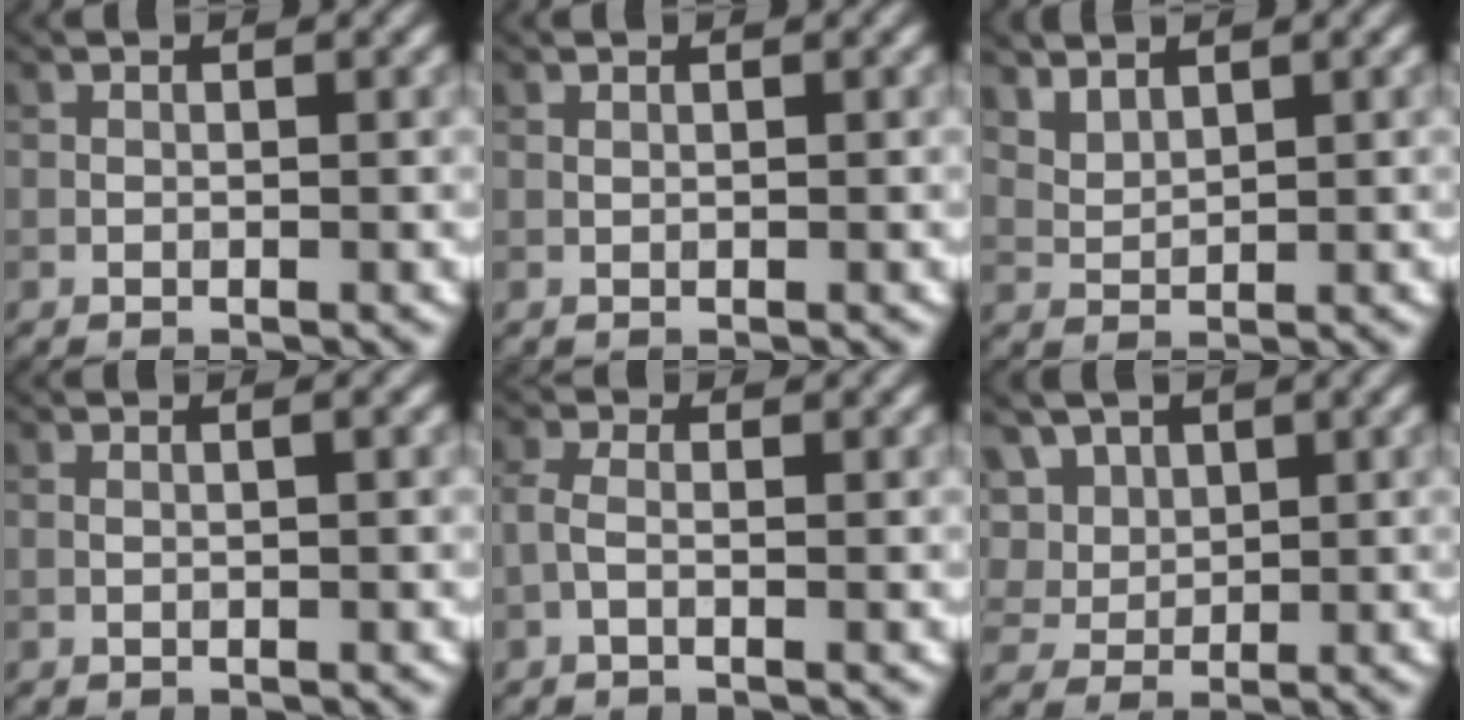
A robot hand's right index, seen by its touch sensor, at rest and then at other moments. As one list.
[{"total": 0.0}, {"total": 2.3, "force": [1.8, 1.0, 0.9], "torque": [-0.029, -0.002, 0.045]}, {"total": 1.0, "force": [0.4, 0.3, 0.9], "torque": [-0.013, -0.002, -0.002]}, {"total": 1.6, "force": [-0.4, 0.7, 1.4], "torque": [-0.037, 0.000, -0.014]}, {"total": 4.9, "force": [2.3, 3.7, 2.4], "torque": [-0.056, 0.013, 0.036]}]